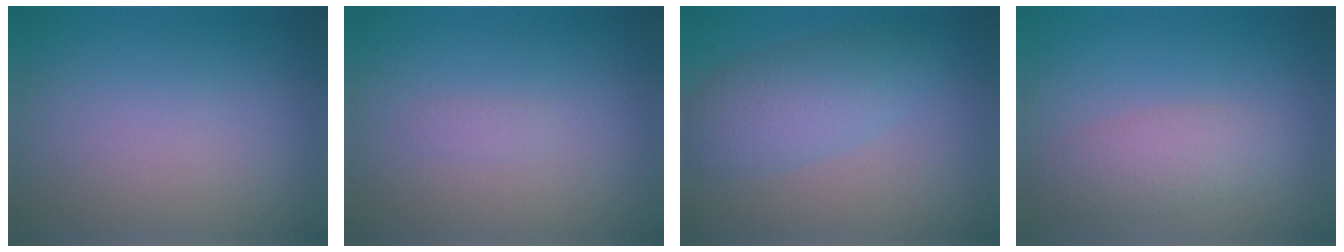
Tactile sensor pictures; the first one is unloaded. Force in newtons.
{"total": 0.5, "press": 0.5, "slide": 0.0}
{"total": 3.9, "press": 3.9, "slide": 0.1}
{"total": 2.9, "press": 2.9, "slide": 0.1}